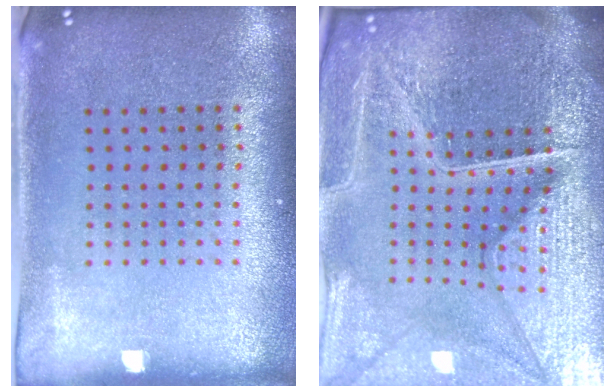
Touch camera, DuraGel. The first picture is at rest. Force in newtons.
{"total": 7.1, "press": 6.2, "slide": 3.4}